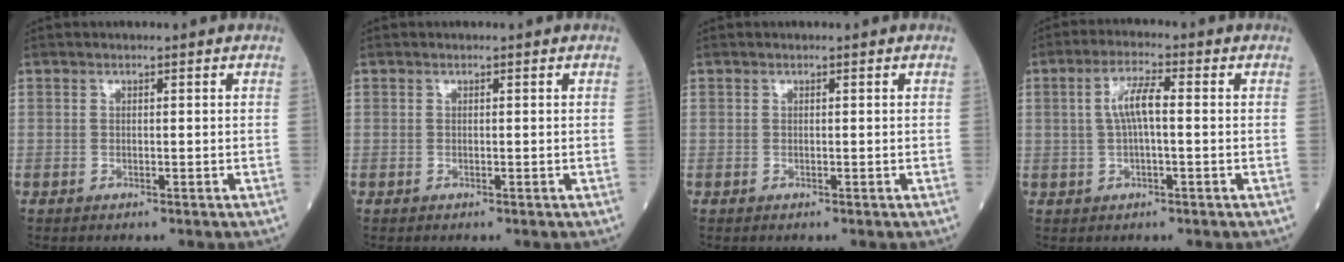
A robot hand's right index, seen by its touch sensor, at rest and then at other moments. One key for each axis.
{"total": 0.0}
{"total": 0.0}
{"total": 5.1, "fx": 0.4, "fy": 1.0, "fz": 4.9, "tx": -0.101, "ty": 0.015, "tz": 0.006}